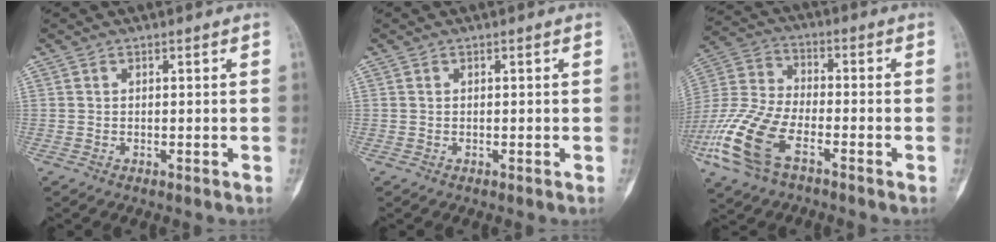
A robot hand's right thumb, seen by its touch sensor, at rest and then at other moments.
{"total": 0.0}
{"total": 15.3, "force": [-7.2, 7.4, 11.3], "torque": [-0.252, 0.018, -0.147]}